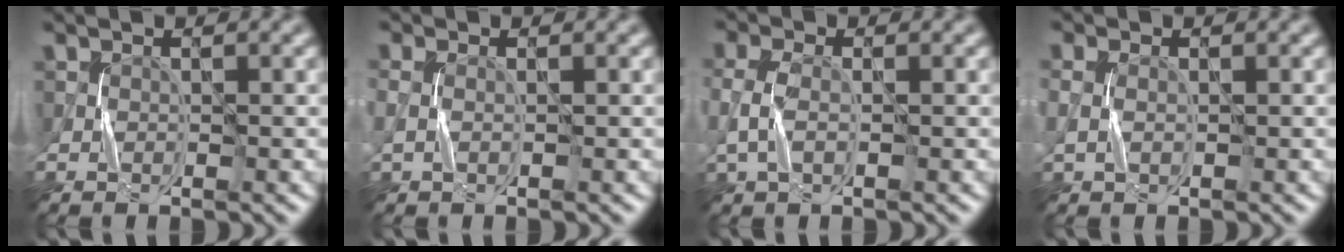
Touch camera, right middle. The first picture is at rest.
{"total": 1.3, "force": [-0.5, -0.9, -0.7], "torque": [0.020, -0.004, -0.009]}
{"total": 1.3, "force": [-1.0, -0.1, 0.8], "torque": [-0.019, 0.002, -0.019]}
{"total": 1.0, "force": [-0.5, -0.7, -0.5], "torque": [0.015, -0.004, -0.007]}